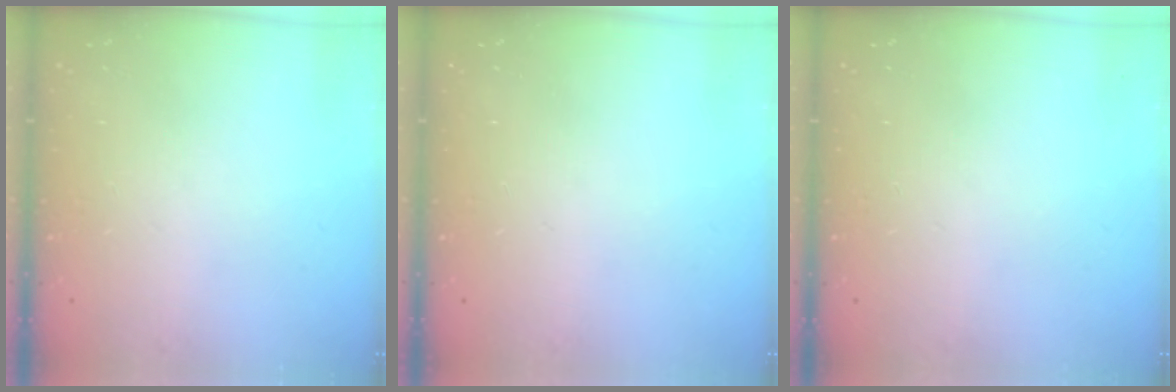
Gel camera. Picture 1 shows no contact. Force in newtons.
{"total": 0.0}
{"total": 0.0}